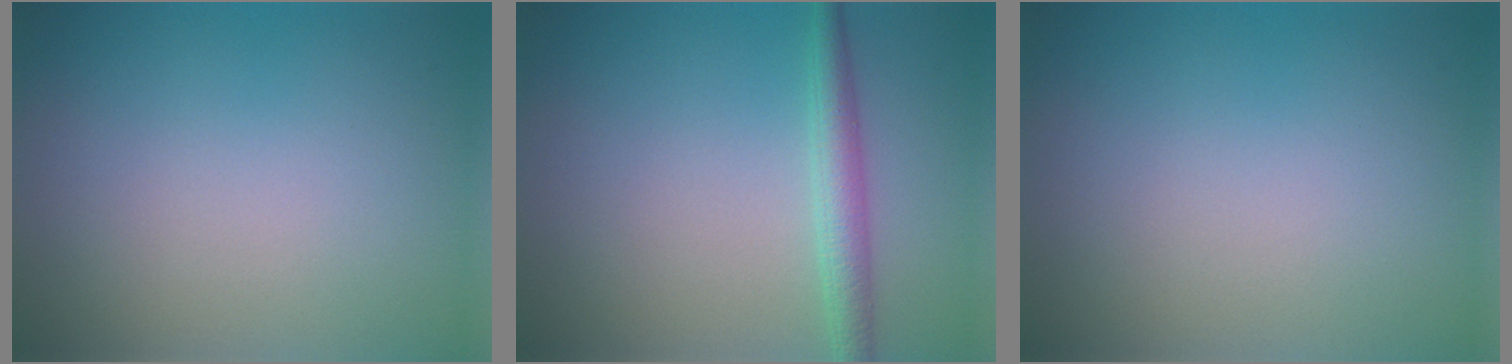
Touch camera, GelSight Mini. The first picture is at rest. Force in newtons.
{"total": 2.6, "press": 2.6, "slide": 0.0}
{"total": 0.0}